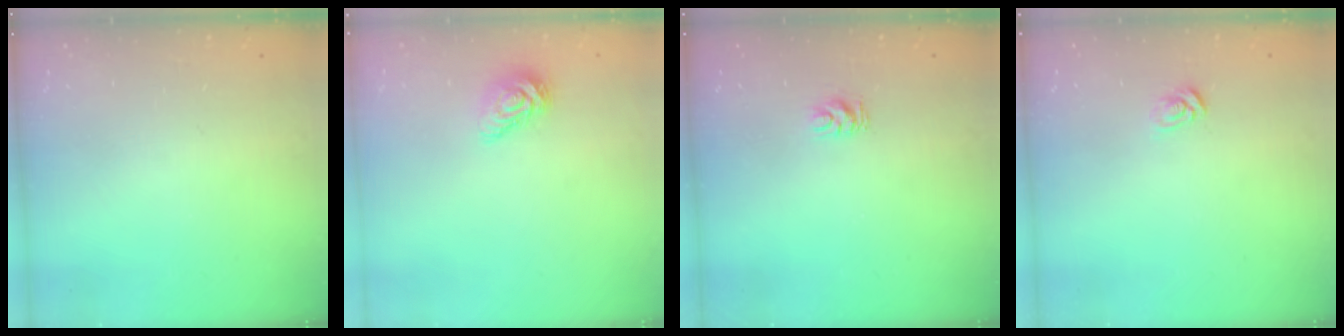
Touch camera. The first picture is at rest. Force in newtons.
{"total": 7.9, "press": 7.9, "slide": 0.3}
{"total": 4.3, "press": 4.2, "slide": 0.4}
{"total": 4.2, "press": 4.2, "slide": 0.3}